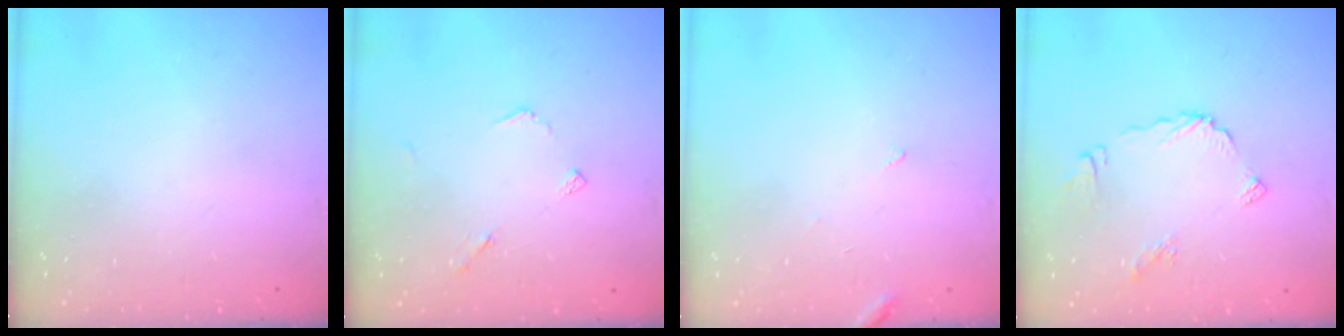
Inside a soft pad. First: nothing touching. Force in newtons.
{"total": 4.2, "press": 4.2, "slide": 0.4}
{"total": 3.0, "press": 3.0, "slide": 0.2}
{"total": 8.0, "press": 8.0, "slide": 0.9}